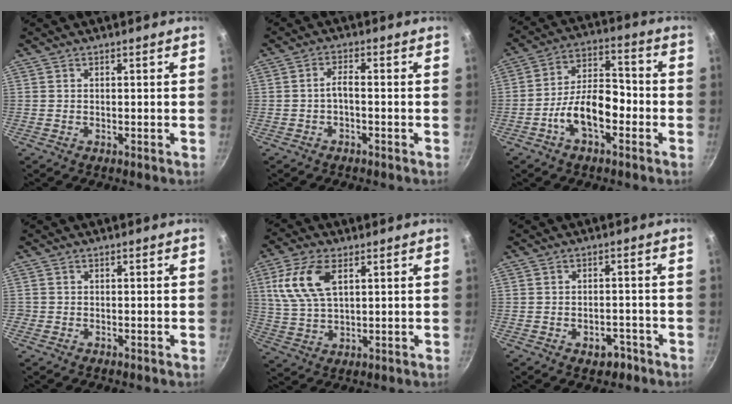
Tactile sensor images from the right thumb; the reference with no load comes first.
{"total": 2.5, "force": [-1.0, 0.8, 2.1], "torque": [-0.045, 0.018, -0.022]}
{"total": 11.8, "force": [-4.3, 6.3, 9.0], "torque": [-0.128, 0.054, -0.083]}
{"total": 0.5, "force": [-0.2, 0.5, 0.0], "torque": [0.002, 0.001, -0.006]}
{"total": 11.0, "force": [3.8, 5.8, 8.5], "torque": [-0.170, 0.000, 0.077]}
{"total": 3.8, "force": [-2.2, 2.4, 2.0], "torque": [-0.009, 0.019, -0.023]}